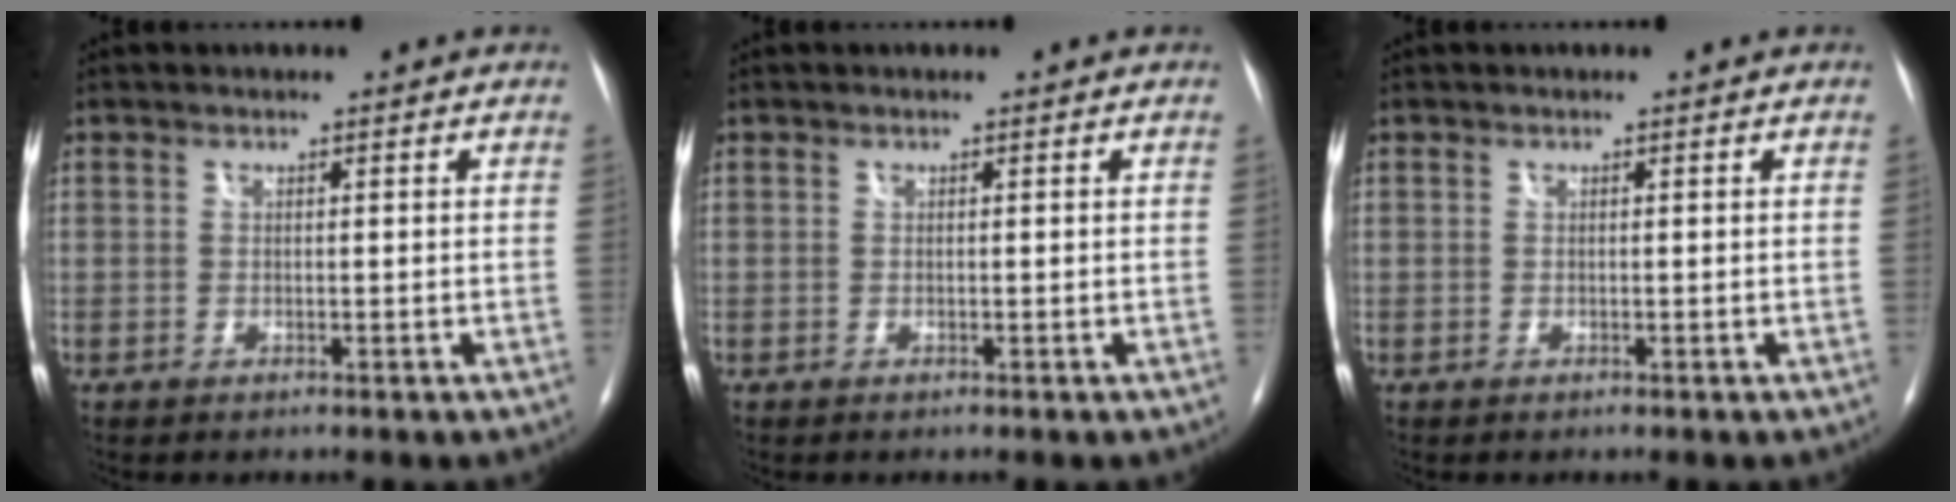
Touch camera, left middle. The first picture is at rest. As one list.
[{"total": 0.0}, {"total": 0.0}]